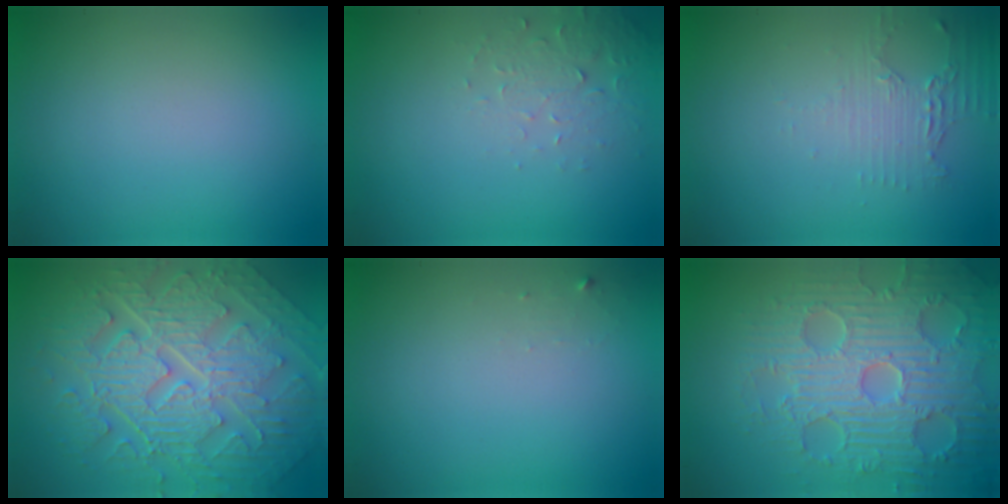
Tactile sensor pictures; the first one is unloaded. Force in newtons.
{"total": 2.2, "press": 2.2, "slide": 0.4}
{"total": 2.0, "press": 1.6, "slide": 1.1}
{"total": 10.5, "press": 7.2, "slide": 7.7}
{"total": 0.6, "press": 0.6, "slide": 0.1}
{"total": 8.4, "press": 6.4, "slide": 5.5}